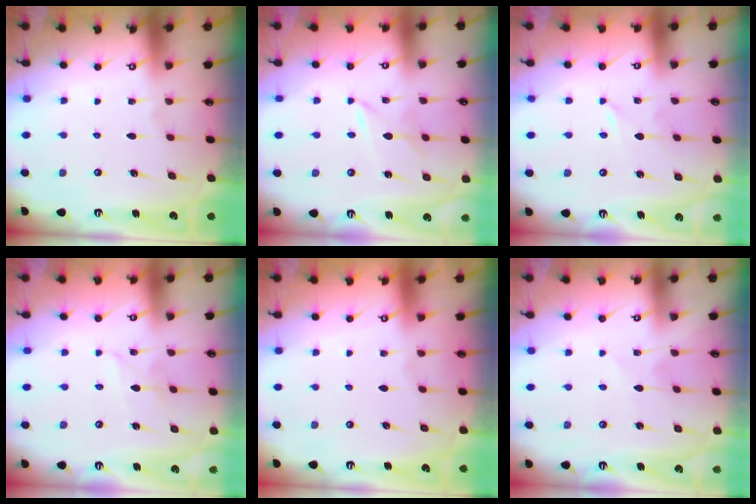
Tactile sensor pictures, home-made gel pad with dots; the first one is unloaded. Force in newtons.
{"total": 2.8, "press": 2.8, "slide": 0.4}
{"total": 0.0}
{"total": 2.5, "press": 2.5, "slide": 0.2}
{"total": 0.0}
{"total": 2.5, "press": 2.5, "slide": 0.3}